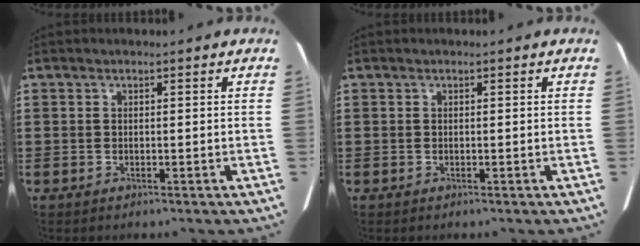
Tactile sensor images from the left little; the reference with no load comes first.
{"total": 0.0}